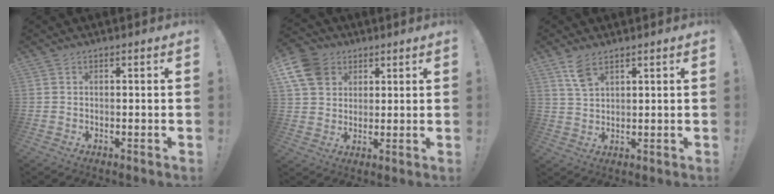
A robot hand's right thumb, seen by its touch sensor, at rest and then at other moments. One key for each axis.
{"total": 11.0, "fx": 4.8, "fy": 8.8, "fz": 4.6, "tx": -0.084, "ty": -0.025, "tz": 0.098}
{"total": 5.7, "fx": 3.6, "fy": 2.3, "fz": 3.8, "tx": -0.066, "ty": -0.016, "tz": 0.067}